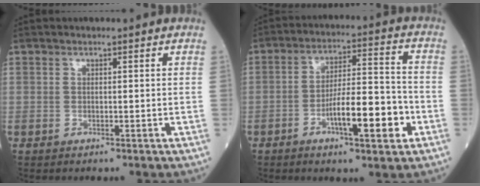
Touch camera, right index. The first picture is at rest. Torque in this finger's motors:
{"motor_torque": [1.28, -0.43, 0.65, 0.18]}